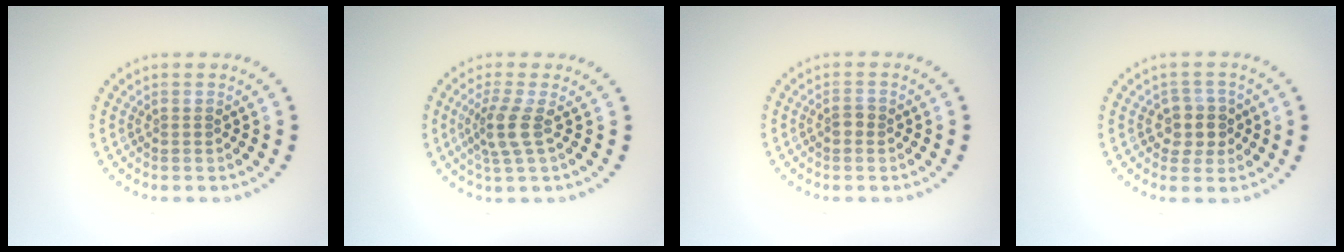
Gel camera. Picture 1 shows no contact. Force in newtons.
{"total": 2.6, "press": 2.0, "slide": 1.6}
{"total": 1.1, "press": 1.1, "slide": 0.1}
{"total": 2.7, "press": 2.4, "slide": 1.3}